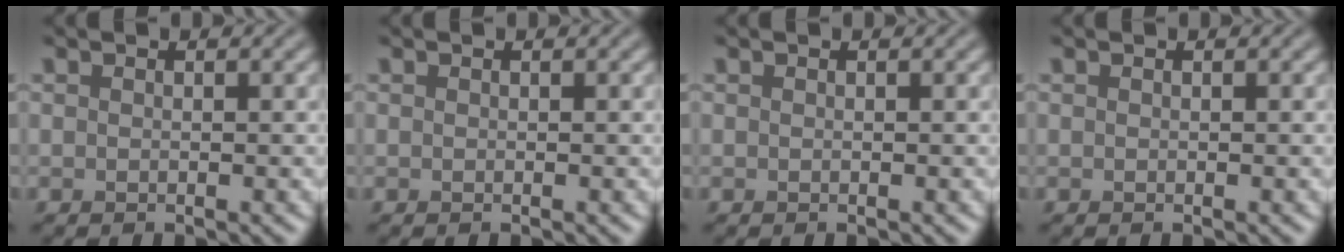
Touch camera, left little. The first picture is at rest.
{"total": 0.0}
{"total": 0.0}
{"total": 0.0}